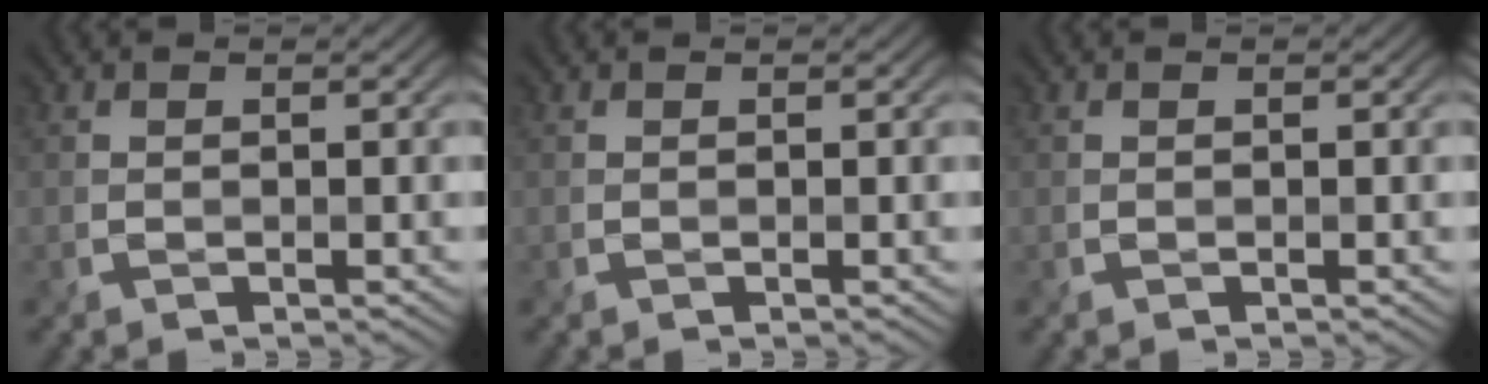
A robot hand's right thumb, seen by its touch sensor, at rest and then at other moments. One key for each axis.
{"total": 0.0}
{"total": 0.0}